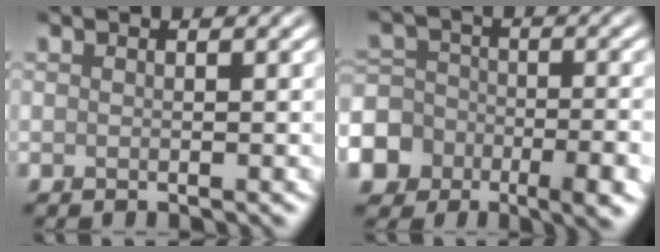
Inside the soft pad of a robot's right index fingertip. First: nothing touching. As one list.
[{"total": 12.5, "force": [-7.1, 9.3, 4.5], "torque": [-0.078, -0.033, -0.133]}]